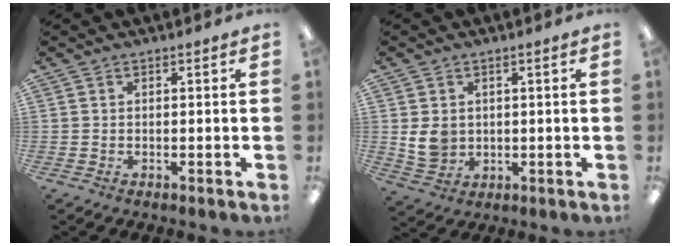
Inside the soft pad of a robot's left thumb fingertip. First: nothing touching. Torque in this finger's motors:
{"motor_torque": [-0.05, 0.12, 0.07, -0.08, 0.01]}